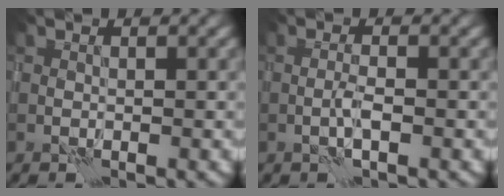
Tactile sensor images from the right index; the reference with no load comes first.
{"total": 1.2, "force": [-0.3, 0.1, 1.1], "torque": [-0.021, 0.004, -0.009]}